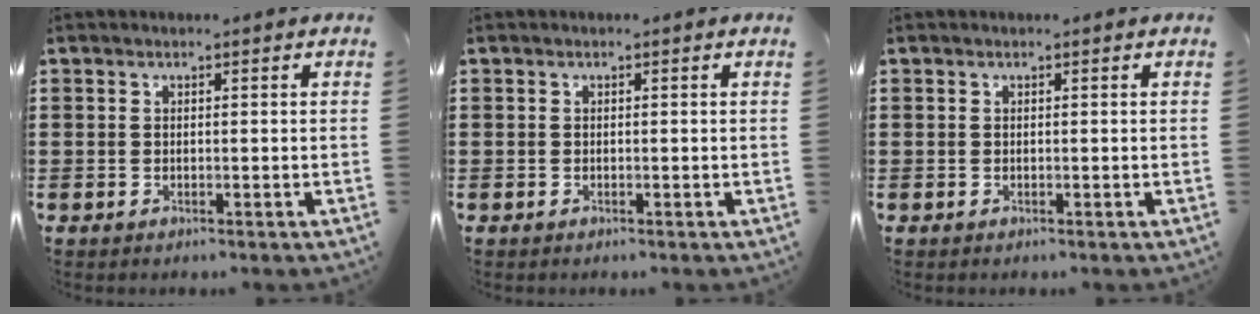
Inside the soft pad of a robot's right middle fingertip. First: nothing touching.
{"total": 0.0}
{"total": 0.0}